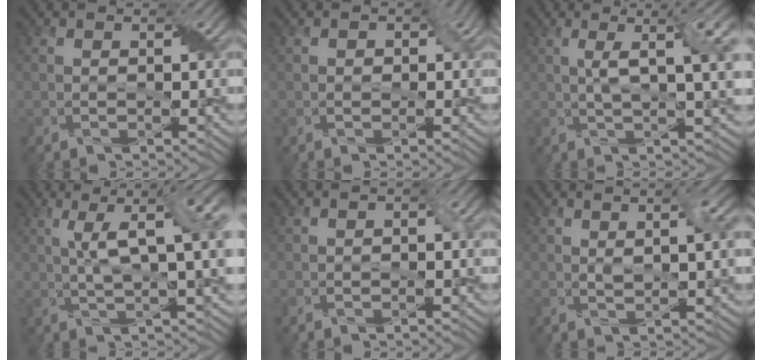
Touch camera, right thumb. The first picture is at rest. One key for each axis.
{"total": 1.9, "fx": 0.1, "fy": 1.6, "fz": 1.0, "tx": -0.021, "ty": -0.002, "tz": 0.001}
{"total": 7.3, "fx": 1.7, "fy": 1.5, "fz": 7.0, "tx": -0.109, "ty": 0.012, "tz": 0.030}
{"total": 10.2, "fx": 3.0, "fy": 2.7, "fz": 9.3, "tx": -0.155, "ty": 0.018, "tz": 0.051}
{"total": 0.7, "fx": -0.2, "fy": 0.3, "fz": 0.5, "tx": -0.009, "ty": 0.000, "tz": -0.004}
{"total": 2.8, "fx": 1.0, "fy": 0.5, "fz": 2.6, "tx": -0.049, "ty": 0.000, "tz": 0.019}